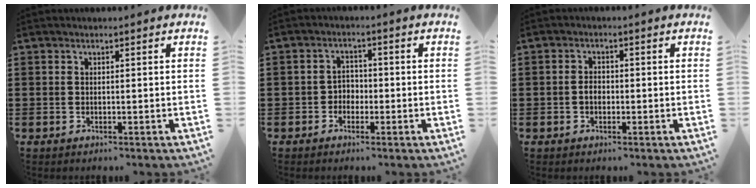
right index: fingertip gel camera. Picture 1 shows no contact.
{"total": 2.3, "force": [-1.0, 1.9, 0.8], "torque": [-0.023, 0.007, -0.024]}
{"total": 1.9, "force": [-0.5, 1.3, 1.3], "torque": [-0.027, 0.005, -0.010]}